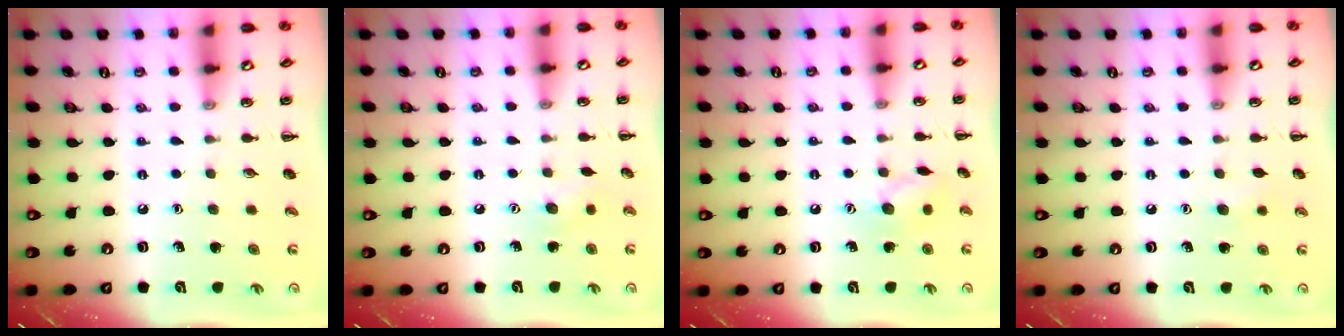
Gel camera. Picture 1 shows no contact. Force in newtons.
{"total": 4.8, "press": 4.6, "slide": 1.1}
{"total": 7.9, "press": 7.8, "slide": 1.0}
{"total": 4.4, "press": 4.3, "slide": 1.0}